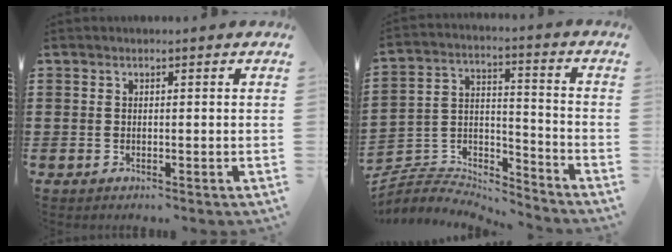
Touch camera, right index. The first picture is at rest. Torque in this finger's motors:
{"motor_torque": [-1.26, -0.88, -1.05, -0.18]}